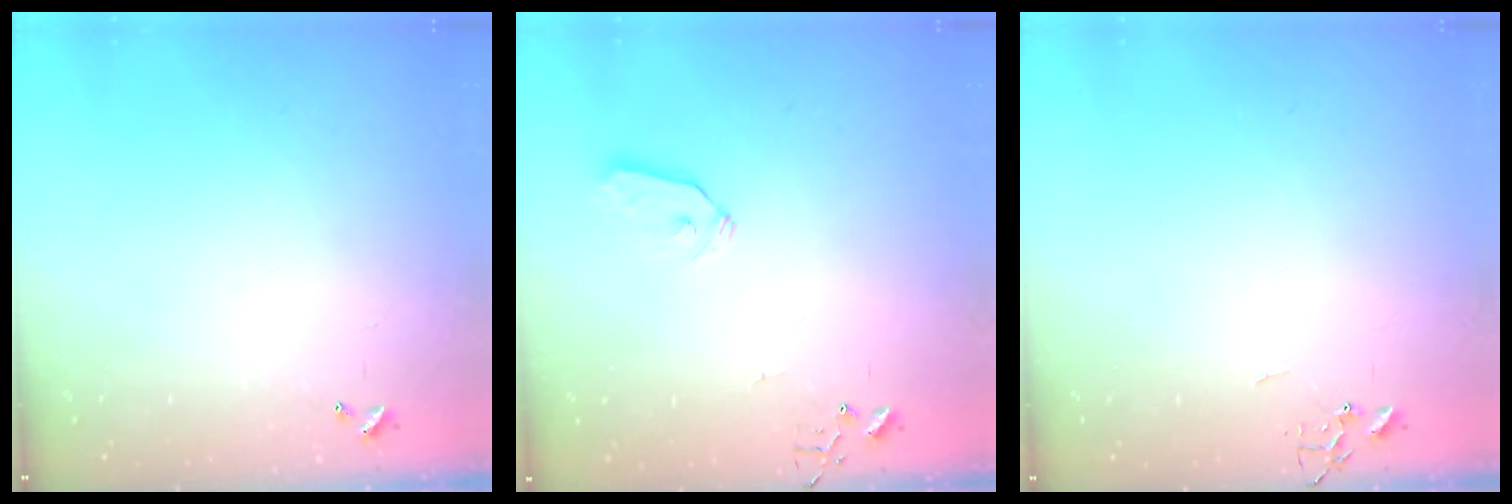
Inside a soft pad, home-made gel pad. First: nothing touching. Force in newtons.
{"total": 6.3, "press": 6.3, "slide": 0.1}
{"total": 0.0}